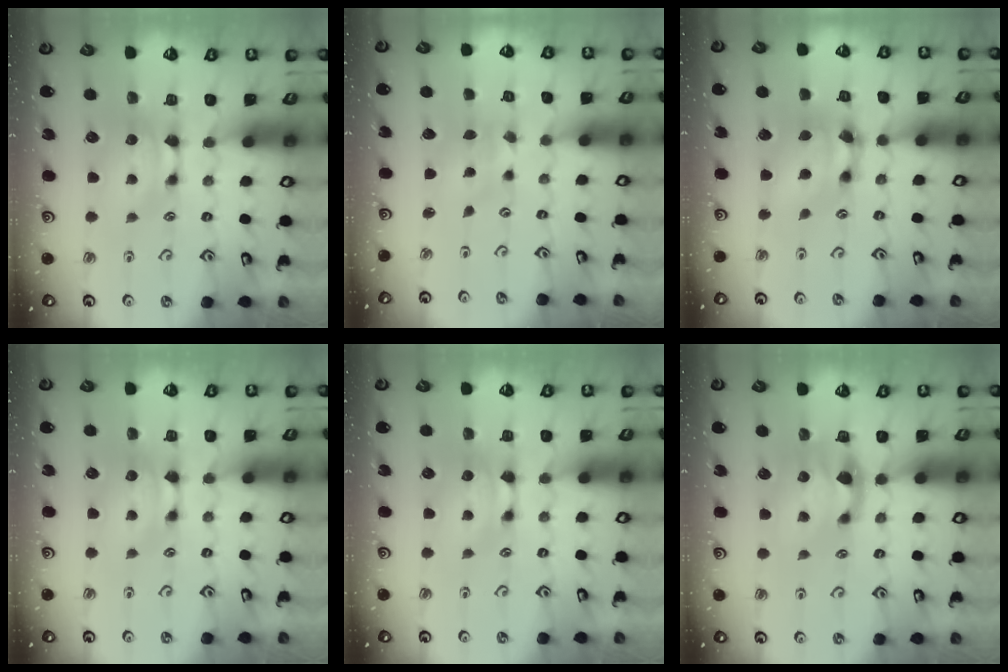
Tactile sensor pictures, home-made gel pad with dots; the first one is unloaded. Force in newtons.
{"total": 1.7, "press": 1.3, "slide": 1.0}
{"total": 5.2, "press": 4.8, "slide": 2.1}
{"total": 0.0}
{"total": 0.0}
{"total": 1.5, "press": 0.4, "slide": 1.4}